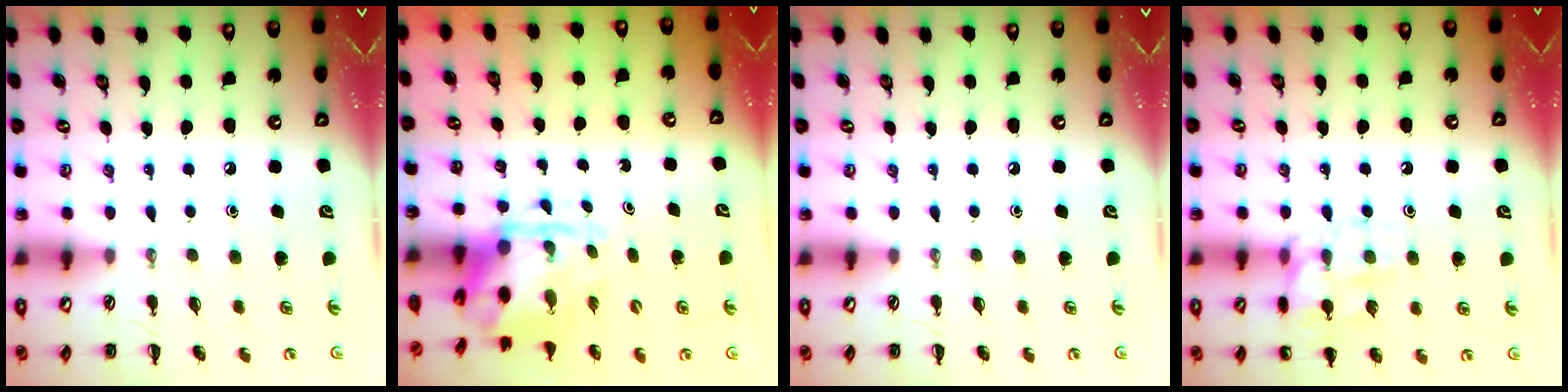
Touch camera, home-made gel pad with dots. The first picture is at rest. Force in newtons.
{"total": 3.6, "press": 3.5, "slide": 1.0}
{"total": 0.0}
{"total": 12.8, "press": 12.8, "slide": 0.7}